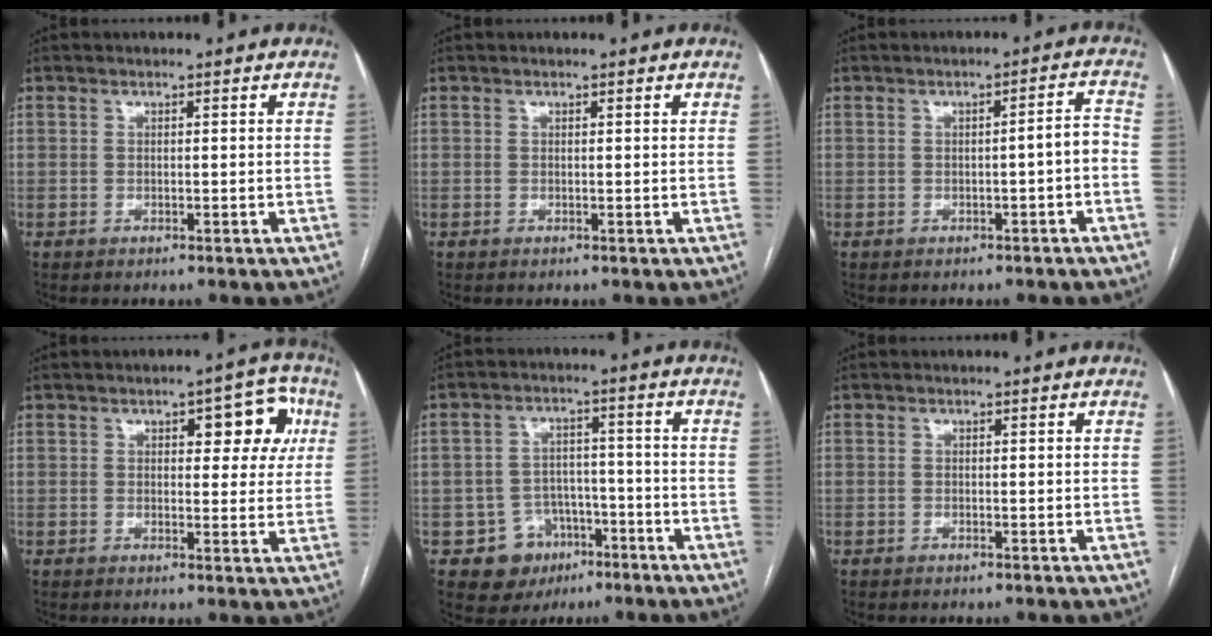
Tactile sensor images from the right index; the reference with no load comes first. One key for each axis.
{"total": 0.0}
{"total": 2.9, "fx": -1.0, "fy": 0.3, "fz": 2.7, "tx": -0.031, "ty": 0.010, "tz": -0.015}
{"total": 7.7, "fx": 2.8, "fy": 3.3, "fz": 6.4, "tx": -0.061, "ty": 0.022, "tz": 0.030}
{"total": 7.6, "fx": -3.6, "fy": 6.5, "fz": 1.2, "tx": -0.011, "ty": 0.014, "tz": -0.046}
{"total": 0.0}